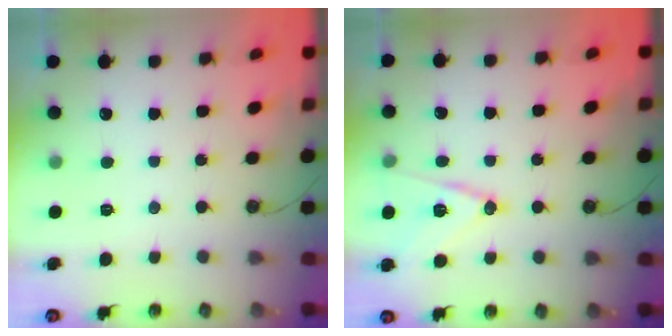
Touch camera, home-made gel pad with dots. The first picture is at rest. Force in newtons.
{"total": 13.6, "press": 13.2, "slide": 3.3}